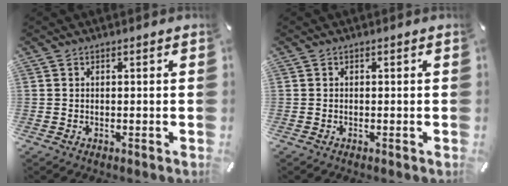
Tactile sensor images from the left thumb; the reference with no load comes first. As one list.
[{"total": 0.0}]